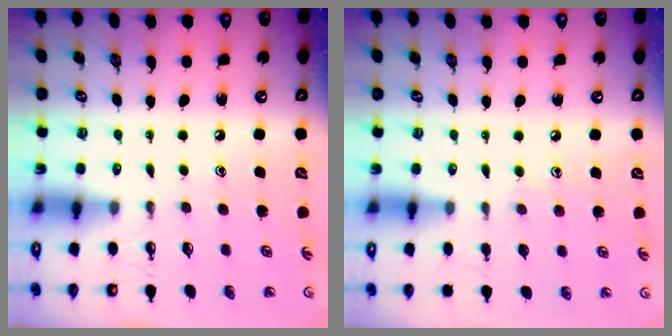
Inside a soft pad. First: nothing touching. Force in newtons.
{"total": 5.7, "press": 5.6, "slide": 0.6}